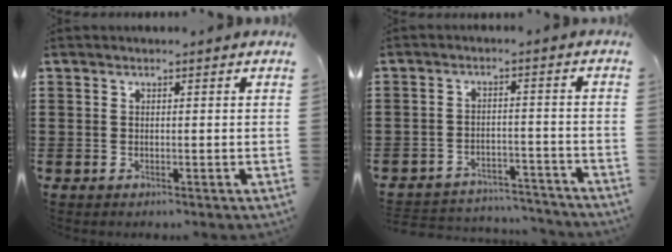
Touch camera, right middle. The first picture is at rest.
{"total": 4.1, "force": [-4.0, 0.7, 0.1], "torque": [-0.007, 0.007, -0.086]}